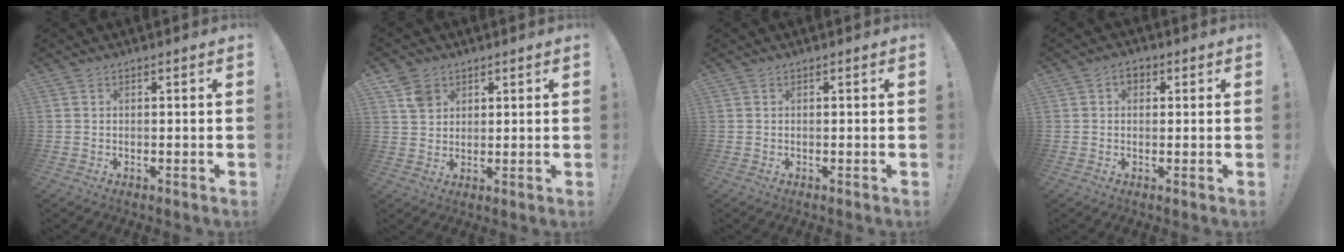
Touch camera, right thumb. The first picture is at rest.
{"total": 5.6, "force": [3.4, 4.0, 1.9], "torque": [-0.023, -0.014, 0.065]}
{"total": 0.0}
{"total": 2.8, "force": [0.6, 2.0, 1.8], "torque": [-0.023, 0.004, 0.009]}